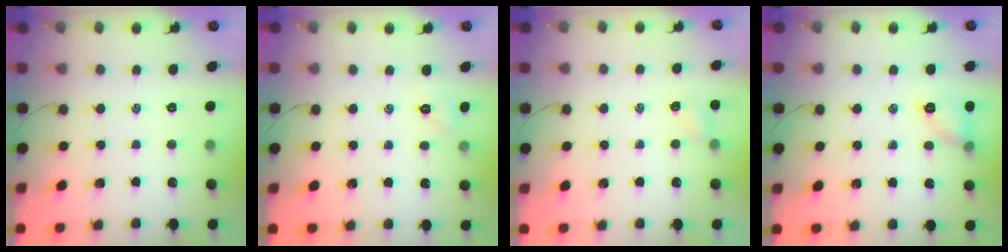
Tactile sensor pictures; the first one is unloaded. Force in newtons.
{"total": 2.2, "press": 2.2, "slide": 0.5}
{"total": 2.5, "press": 2.3, "slide": 0.9}
{"total": 7.8, "press": 7.8, "slide": 0.3}